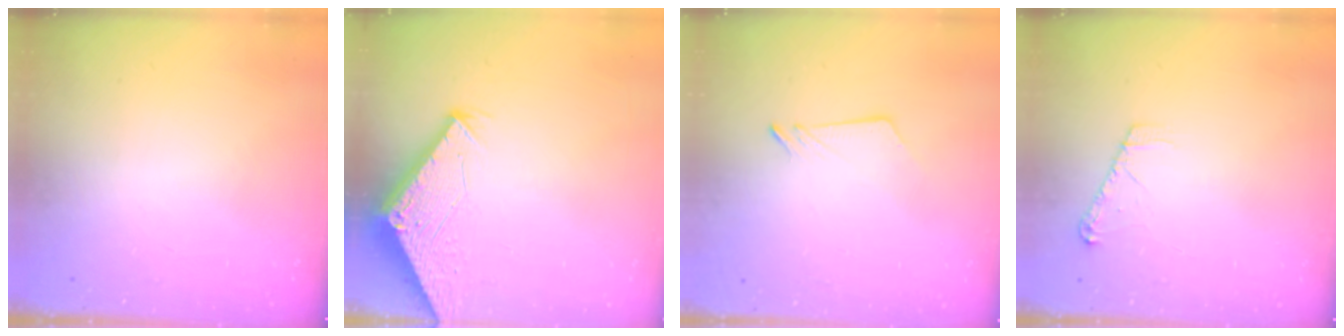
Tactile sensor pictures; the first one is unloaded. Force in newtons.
{"total": 2.9, "press": 2.9, "slide": 0.1}
{"total": 3.3, "press": 3.3, "slide": 0.3}
{"total": 5.1, "press": 5.1, "slide": 0.6}